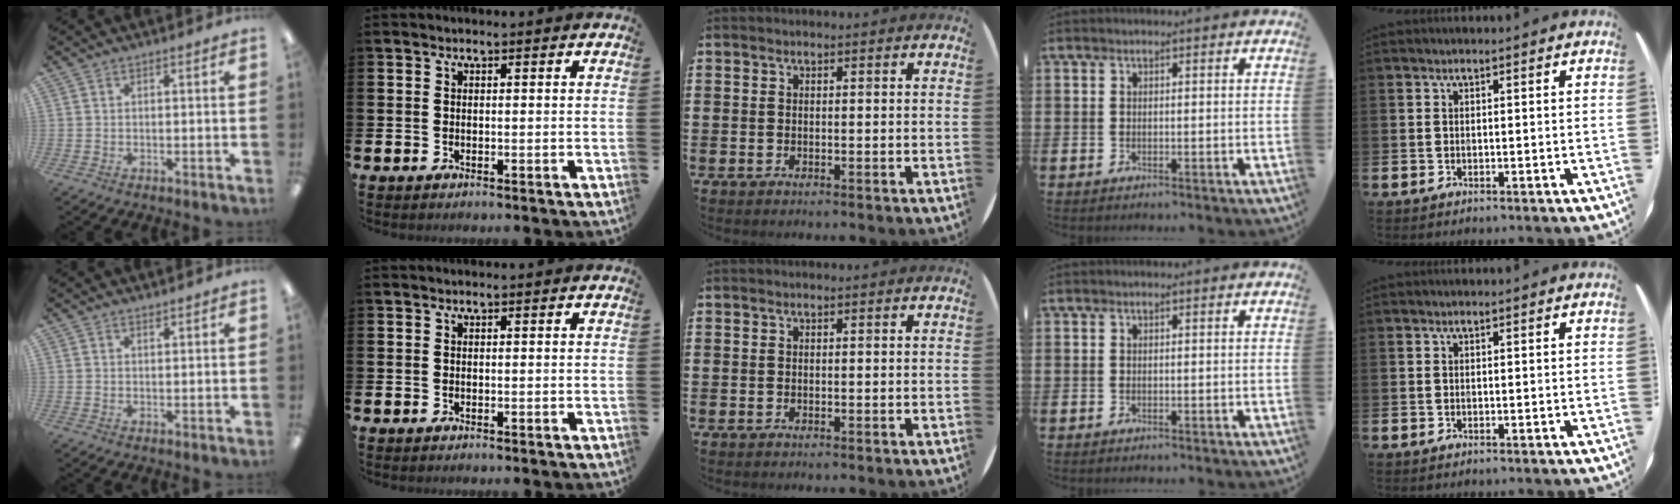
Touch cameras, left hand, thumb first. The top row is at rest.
{"thumb": {"total": 0.9, "force": [0.9, 0.1, 0.2], "torque": [-0.005, 0.000, 0.017]}}